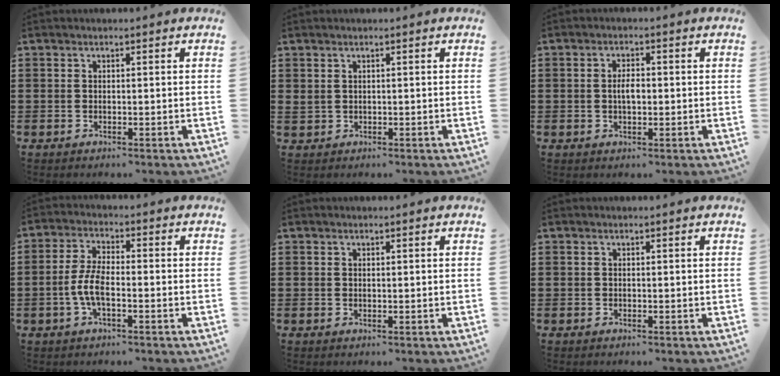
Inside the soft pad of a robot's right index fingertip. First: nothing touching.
{"total": 1.1, "force": [0.7, 0.7, 0.4], "torque": [-0.010, 0.004, 0.014]}
{"total": 2.7, "force": [-0.3, 1.1, 2.4], "torque": [-0.046, 0.001, -0.007]}
{"total": 5.4, "force": [-1.5, 1.9, 4.8], "torque": [-0.119, -0.006, -0.037]}
{"total": 0.0}
{"total": 0.0}